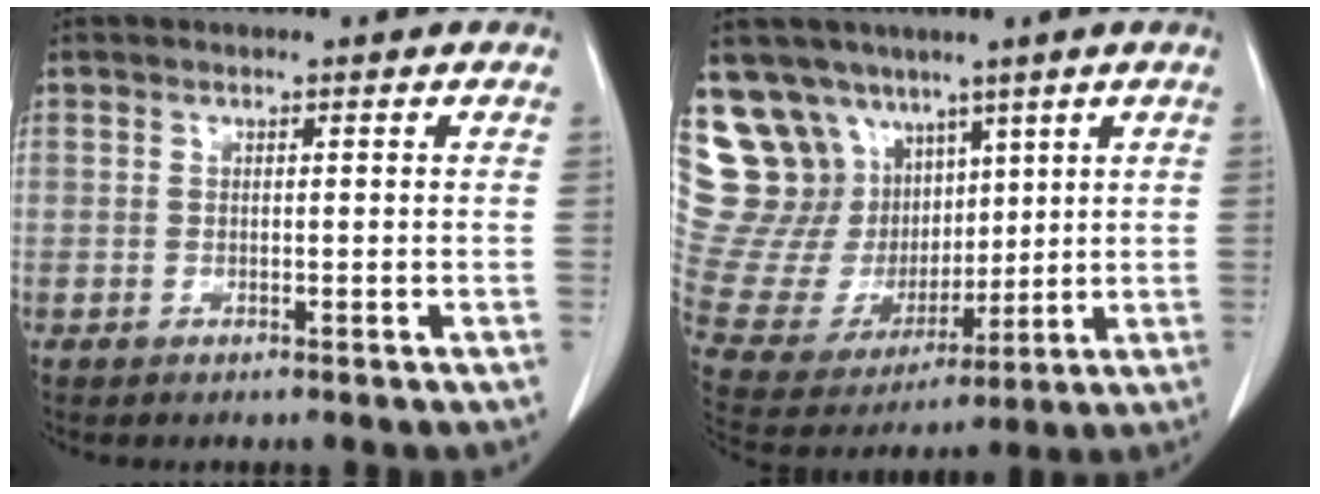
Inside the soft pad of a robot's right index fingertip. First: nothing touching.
{"total": 18.6, "force": [10.6, 14.1, 5.7], "torque": [-0.138, 0.061, 0.227]}